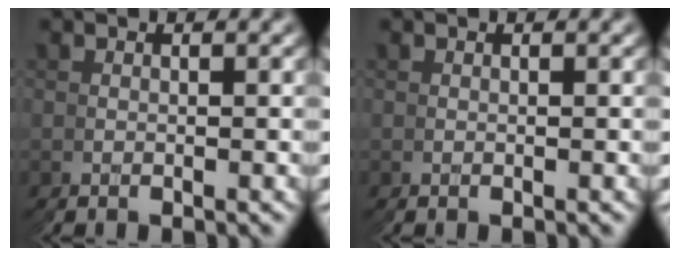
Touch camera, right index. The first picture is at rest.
{"total": 0.0}